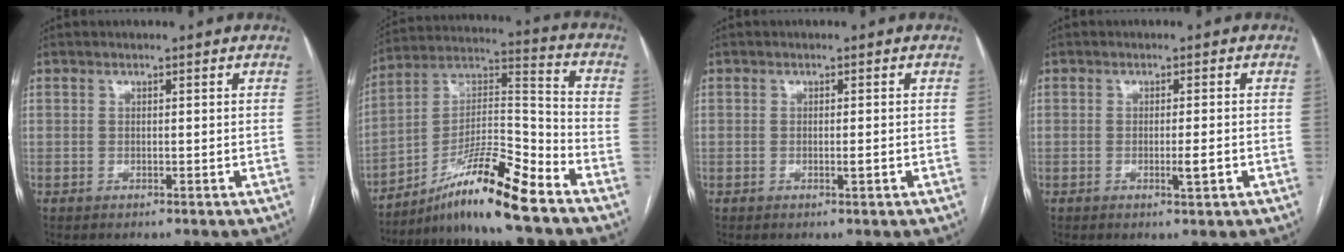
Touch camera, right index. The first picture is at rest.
{"total": 14.6, "force": [-10.7, 0.1, 9.9], "torque": [-0.181, 0.012, -0.186]}
{"total": 1.1, "force": [-0.4, -0.1, 1.0], "torque": [-0.020, -0.001, -0.005]}
{"total": 2.3, "force": [-0.8, -0.1, 2.2], "torque": [-0.039, -0.004, -0.012]}